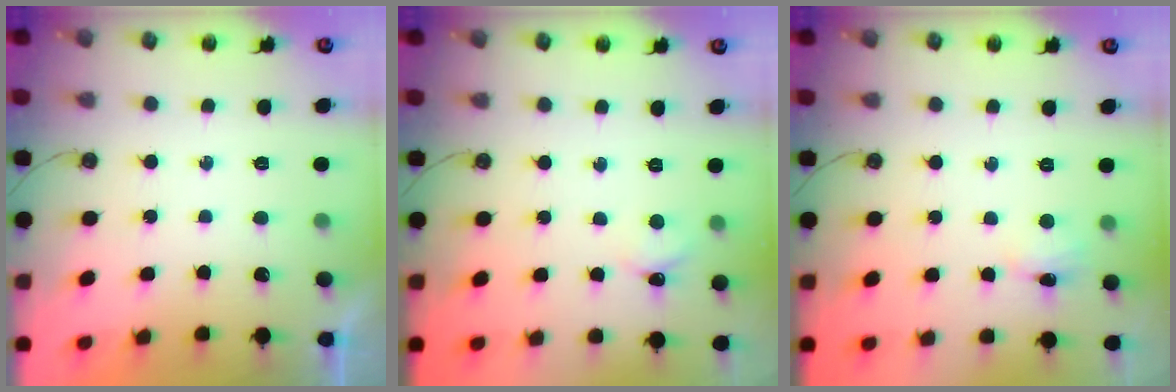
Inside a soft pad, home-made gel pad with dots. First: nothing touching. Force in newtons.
{"total": 1.7, "press": 1.7, "slide": 0.2}
{"total": 3.1, "press": 3.1, "slide": 0.5}